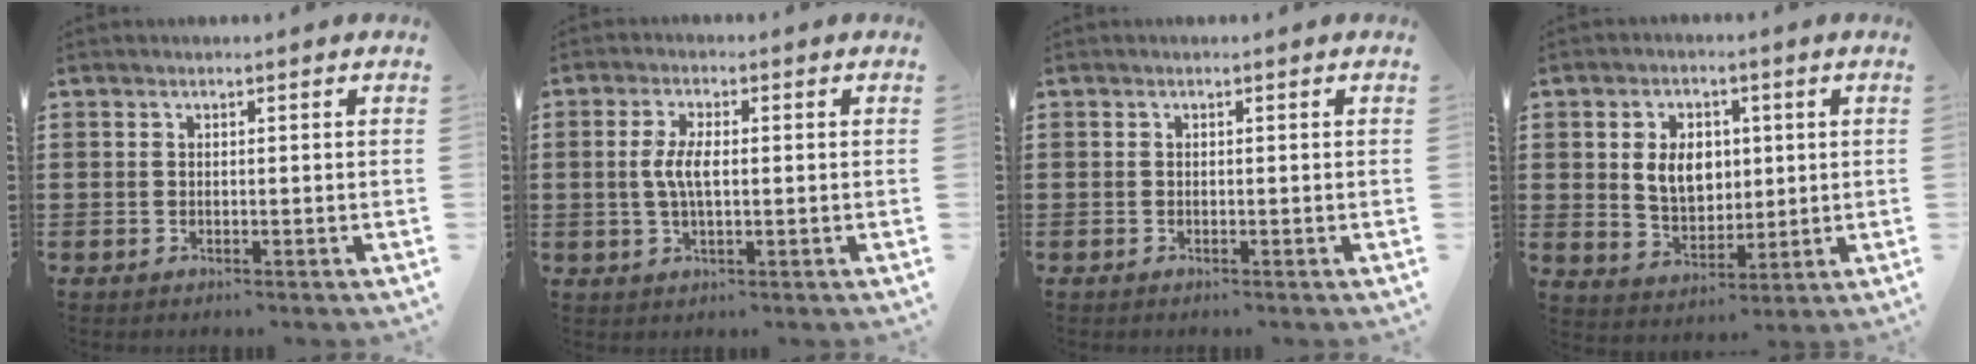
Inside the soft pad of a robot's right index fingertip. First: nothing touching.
{"total": 4.4, "force": [0.1, 1.4, 4.1], "torque": [-0.092, -0.003, -0.005]}
{"total": 0.0}
{"total": 6.4, "force": [1.1, 4.6, 4.3], "torque": [-0.081, 0.008, 0.016]}